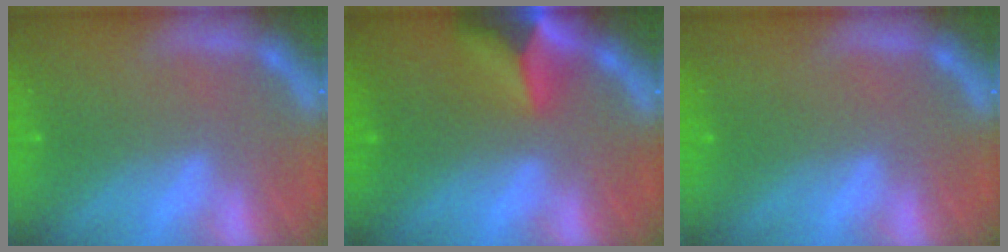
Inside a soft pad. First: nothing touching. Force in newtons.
{"total": 6.4}
{"total": 0.0}